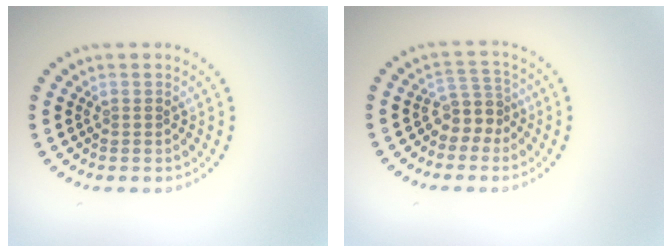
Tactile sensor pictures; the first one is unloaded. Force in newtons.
{"total": 2.7, "press": 2.0, "slide": 1.8}